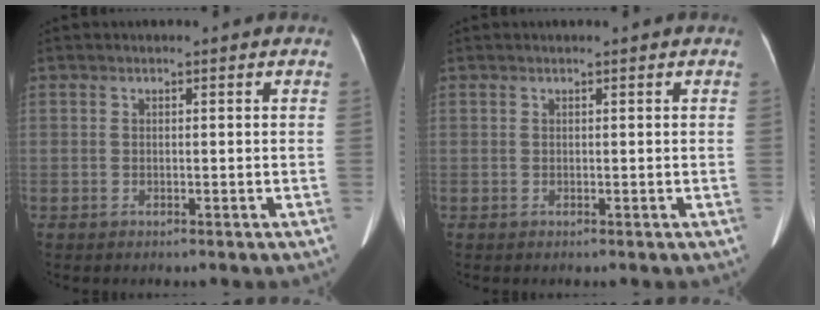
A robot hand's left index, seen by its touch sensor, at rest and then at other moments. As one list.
[{"total": 0.0}]